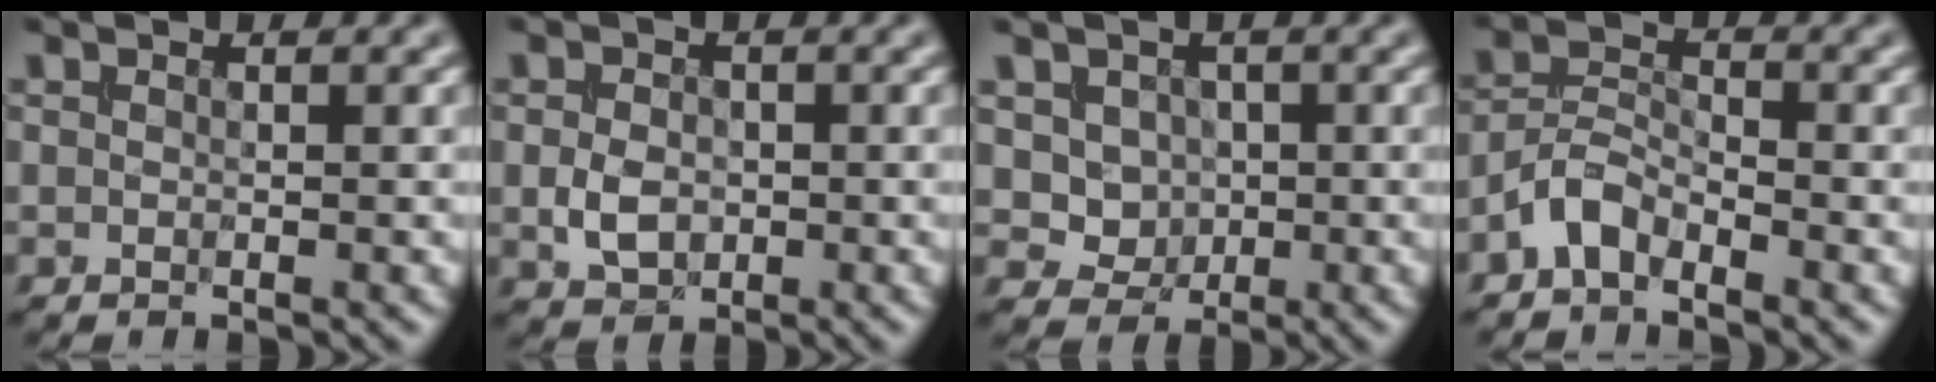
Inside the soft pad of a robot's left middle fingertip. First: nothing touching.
{"total": 2.7, "force": [-0.3, 2.1, 1.7], "torque": [-0.034, -0.004, -0.009]}
{"total": 3.0, "force": [0.5, 2.6, 1.3], "torque": [-0.022, -0.007, 0.015]}
{"total": 2.7, "force": [-2.0, 1.3, 1.4], "torque": [-0.027, 0.011, -0.050]}